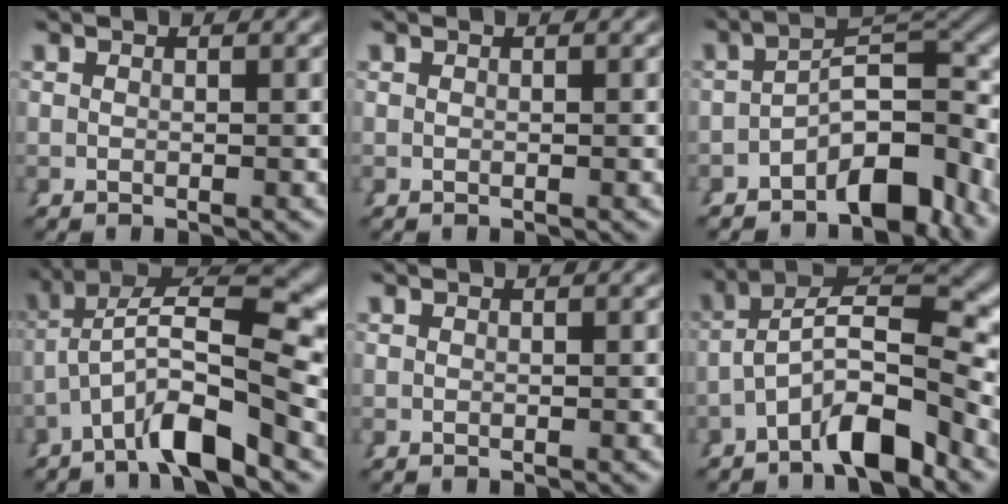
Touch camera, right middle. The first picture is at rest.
{"total": 0.0}
{"total": 6.0, "force": [-2.7, 1.9, 5.0], "torque": [-0.055, 0.000, -0.039]}
{"total": 8.7, "force": [0.9, 4.0, 7.7], "torque": [-0.125, -0.005, 0.010]}
{"total": 0.0}
{"total": 8.2, "force": [-0.8, 3.8, 7.1], "torque": [-0.111, -0.010, -0.017]}